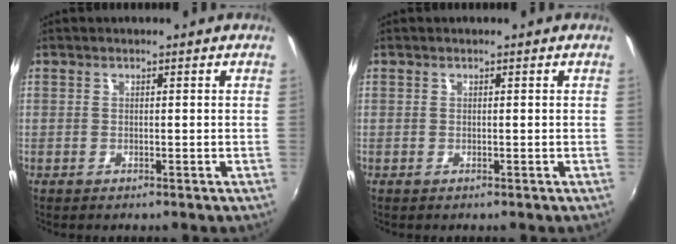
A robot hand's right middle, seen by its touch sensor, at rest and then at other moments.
{"total": 0.0}